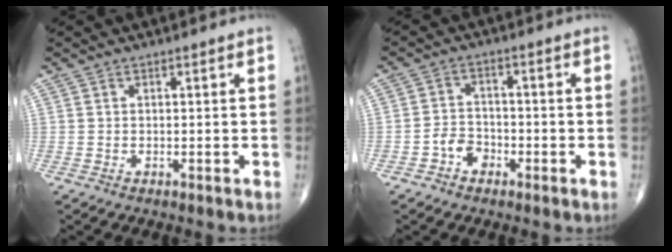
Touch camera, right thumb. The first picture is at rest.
{"total": 4.3, "force": [-2.1, 3.3, 1.7], "torque": [-0.011, 0.022, -0.043]}